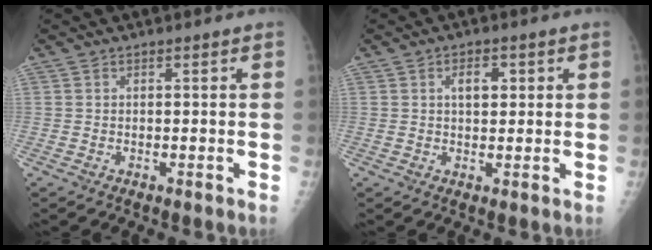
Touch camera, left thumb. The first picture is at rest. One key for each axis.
{"total": 3.4, "fx": 1.3, "fy": 1.9, "fz": 2.5, "tx": -0.028, "ty": -0.001, "tz": 0.019}